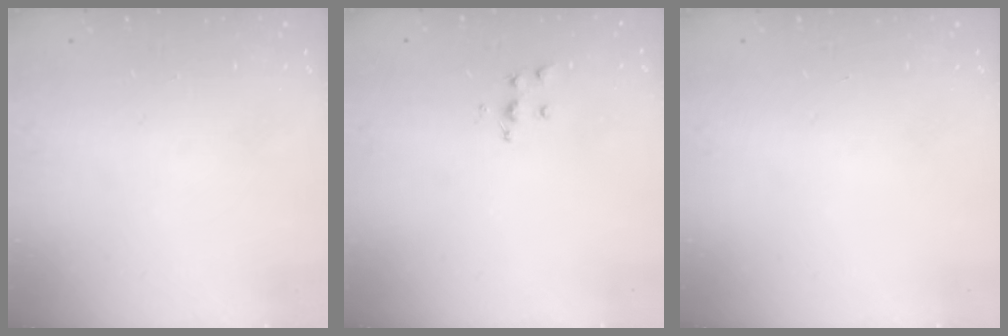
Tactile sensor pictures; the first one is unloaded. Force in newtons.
{"total": 6.1, "press": 6.1, "slide": 0.5}
{"total": 0.0}